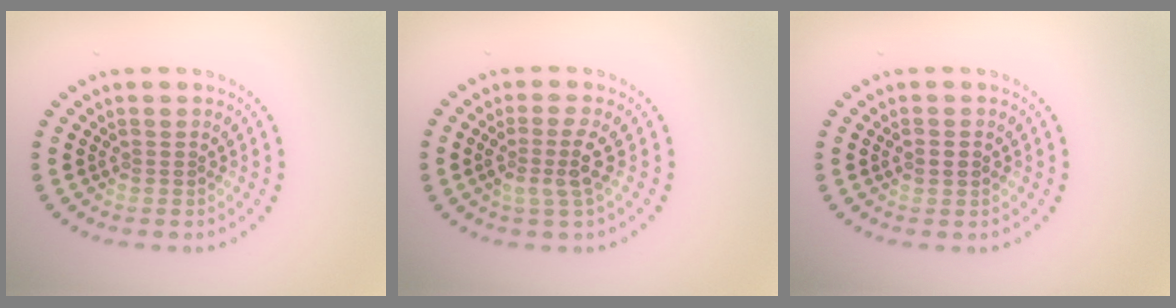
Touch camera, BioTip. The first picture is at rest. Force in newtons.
{"total": 2.4, "press": 1.9, "slide": 1.6}
{"total": 1.8, "press": 1.8, "slide": 0.1}